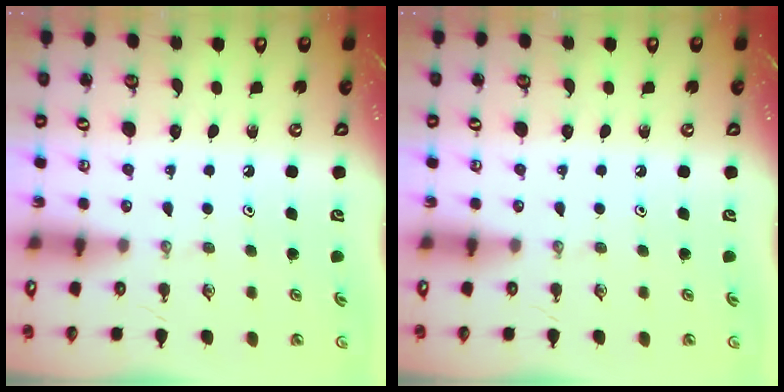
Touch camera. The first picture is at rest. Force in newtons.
{"total": 0.0}